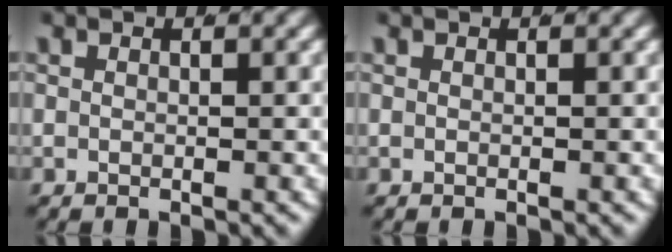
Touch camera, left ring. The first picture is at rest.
{"total": 0.0}